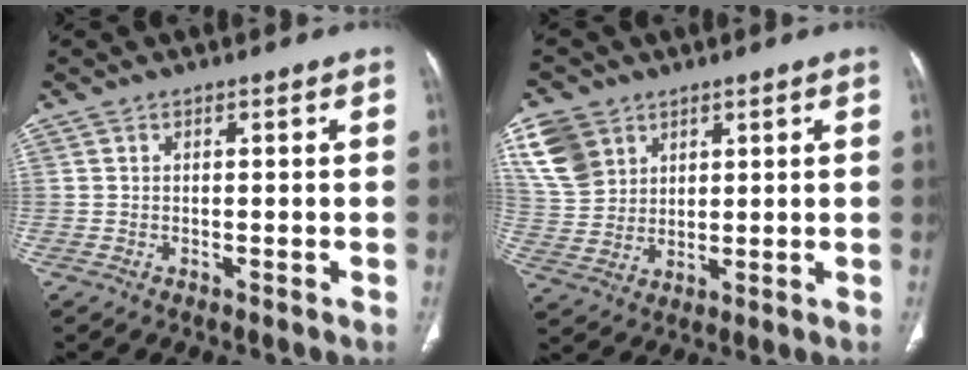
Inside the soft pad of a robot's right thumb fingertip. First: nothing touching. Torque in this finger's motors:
{"motor_torque": [0.53, 0.54, 0.11, -0.06, 0.05]}